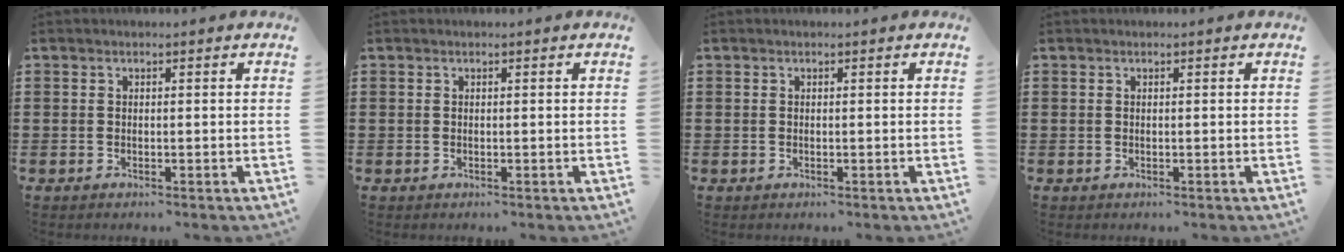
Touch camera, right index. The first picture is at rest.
{"total": 0.0}
{"total": 0.0}
{"total": 0.0}